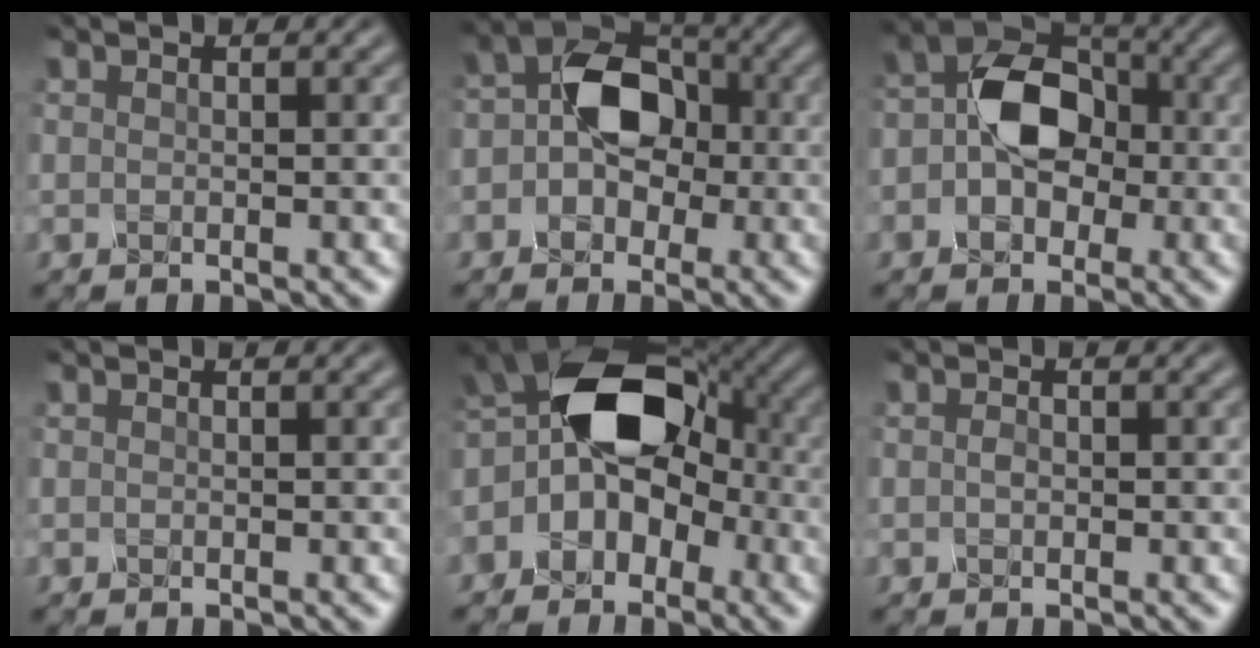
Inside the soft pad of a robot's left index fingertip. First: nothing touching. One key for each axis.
{"total": 6.2, "fx": -0.4, "fy": 4.4, "fz": 4.3, "tx": -0.060, "ty": 0.016, "tz": -0.018}
{"total": 6.7, "fx": -0.6, "fy": 4.7, "fz": 4.7, "tx": -0.073, "ty": 0.013, "tz": -0.019}
{"total": 0.0}
{"total": 11.0, "fx": -1.2, "fy": 7.5, "fz": 8.0, "tx": -0.084, "ty": 0.020, "tz": -0.048}
{"total": 0.7, "fx": -0.1, "fy": 0.5, "fz": 0.5, "tx": -0.012, "ty": 0.000, "tz": -0.002}